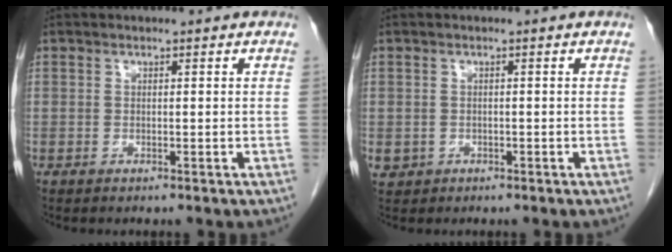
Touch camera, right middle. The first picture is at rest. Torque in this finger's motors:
{"motor_torque": [0.36, -0.16, 0.13, 0.02]}